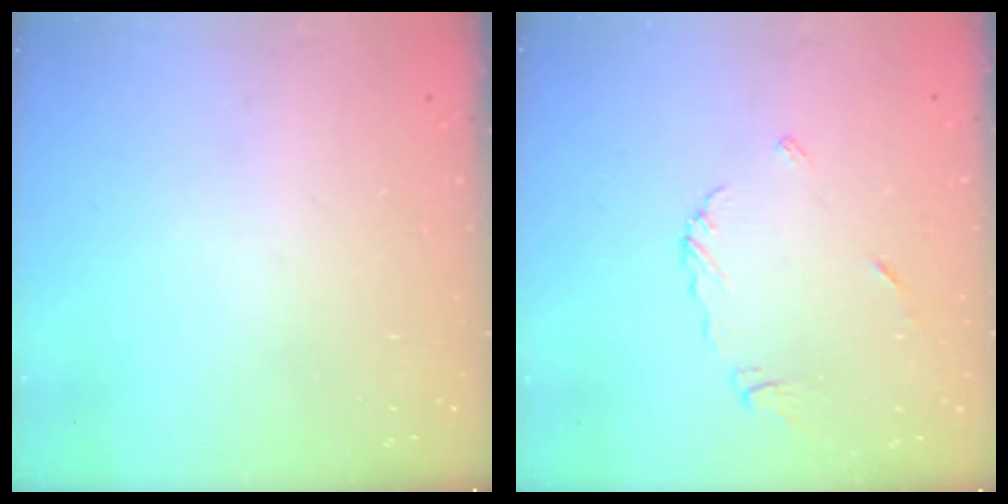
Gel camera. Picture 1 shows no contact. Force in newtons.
{"total": 7.1, "press": 7.1, "slide": 0.5}